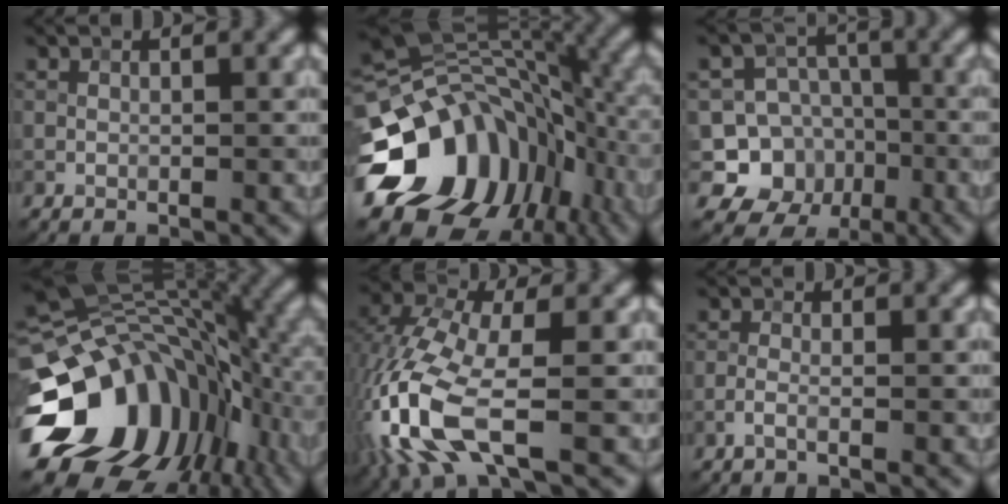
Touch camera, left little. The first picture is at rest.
{"total": 14.6, "force": [-4.8, 11.0, 8.2], "torque": [-0.146, -0.012, -0.087]}
{"total": 9.6, "force": [-2.9, 8.8, 2.5], "torque": [-0.038, 0.009, -0.073]}
{"total": 15.4, "force": [-3.8, 11.6, 9.4], "torque": [-0.161, -0.010, -0.071]}
{"total": 10.8, "force": [-3.6, 4.7, 9.0], "torque": [-0.238, -0.014, -0.078]}
{"total": 1.0, "force": [-0.6, 0.1, 0.8], "torque": [-0.021, 0.004, -0.015]}